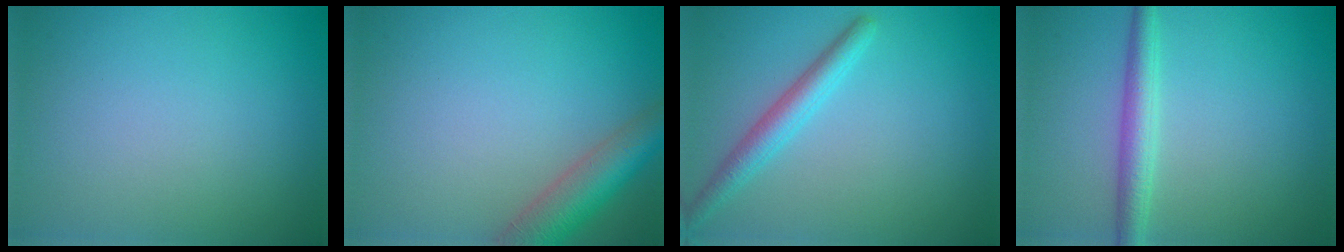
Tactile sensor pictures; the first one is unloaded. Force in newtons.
{"total": 5.0, "press": 5.0, "slide": 0.3}
{"total": 2.8, "press": 2.8, "slide": 0.1}
{"total": 2.8, "press": 2.8, "slide": 0.0}